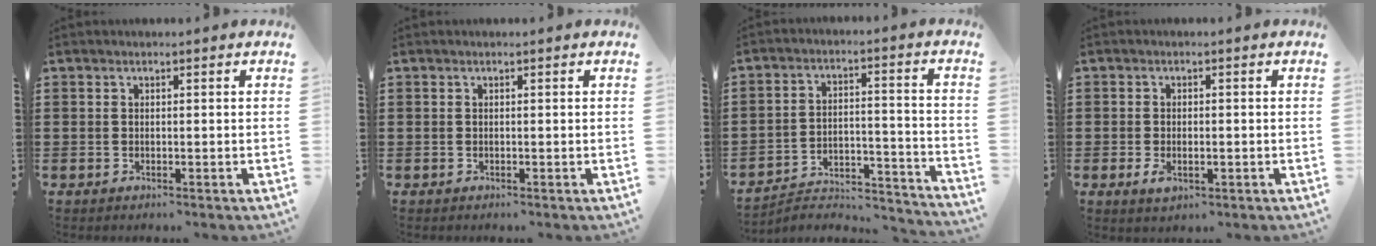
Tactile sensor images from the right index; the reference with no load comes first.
{"total": 0.0}
{"total": 4.1, "force": [-3.8, 1.1, 1.1], "torque": [-0.024, -0.001, -0.081]}
{"total": 2.1, "force": [-0.6, 1.0, 1.8], "torque": [-0.042, -0.003, -0.013]}